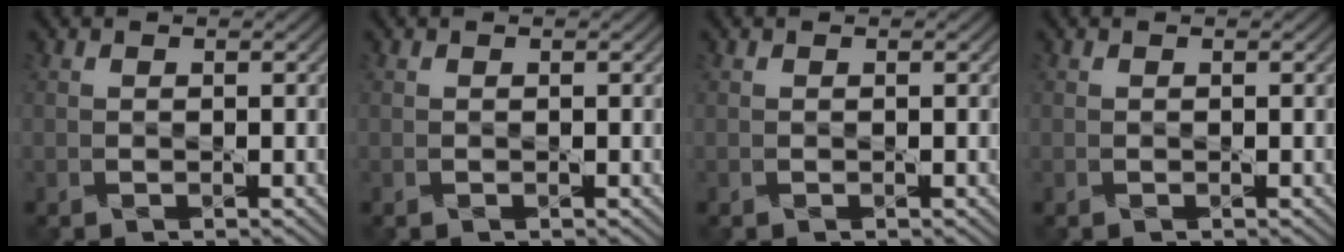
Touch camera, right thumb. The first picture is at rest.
{"total": 0.0}
{"total": 0.0}
{"total": 0.0}